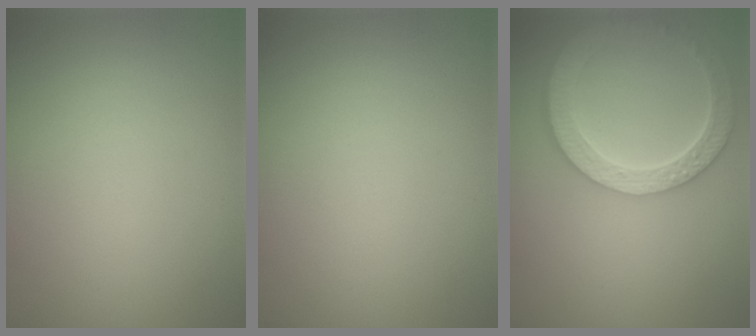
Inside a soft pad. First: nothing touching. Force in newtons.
{"total": 0.0}
{"total": 5.9, "press": 4.7, "slide": 3.6}